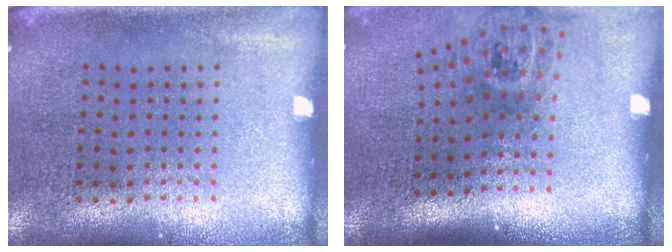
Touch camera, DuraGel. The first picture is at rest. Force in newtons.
{"total": 2.0, "press": 1.4, "slide": 1.5}